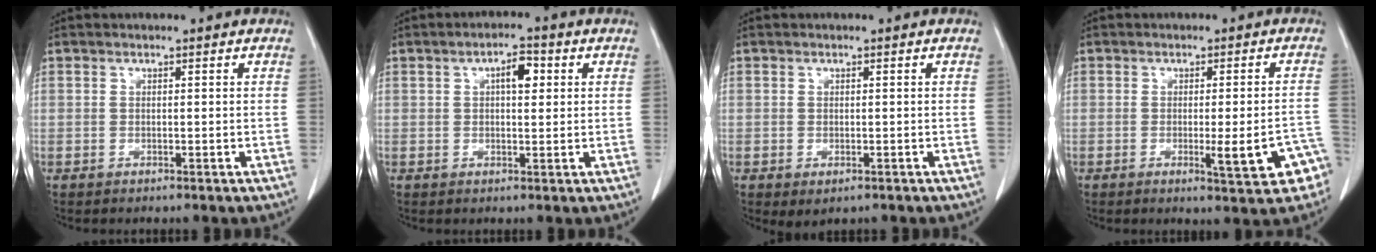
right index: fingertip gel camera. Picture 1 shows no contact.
{"total": 3.8, "force": [1.1, 1.4, 3.4], "torque": [-0.056, 0.008, 0.015]}
{"total": 1.9, "force": [-0.9, 1.0, 1.4], "torque": [-0.021, -0.005, -0.003]}
{"total": 7.4, "force": [-3.0, 1.1, 6.7], "torque": [-0.077, 0.004, -0.034]}